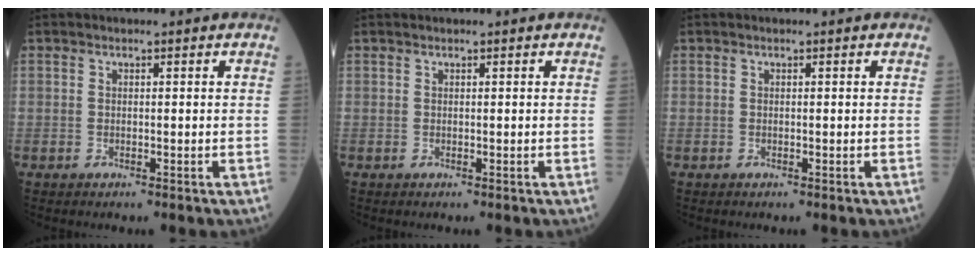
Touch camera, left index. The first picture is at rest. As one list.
[{"total": 0.0}, {"total": 0.0}]